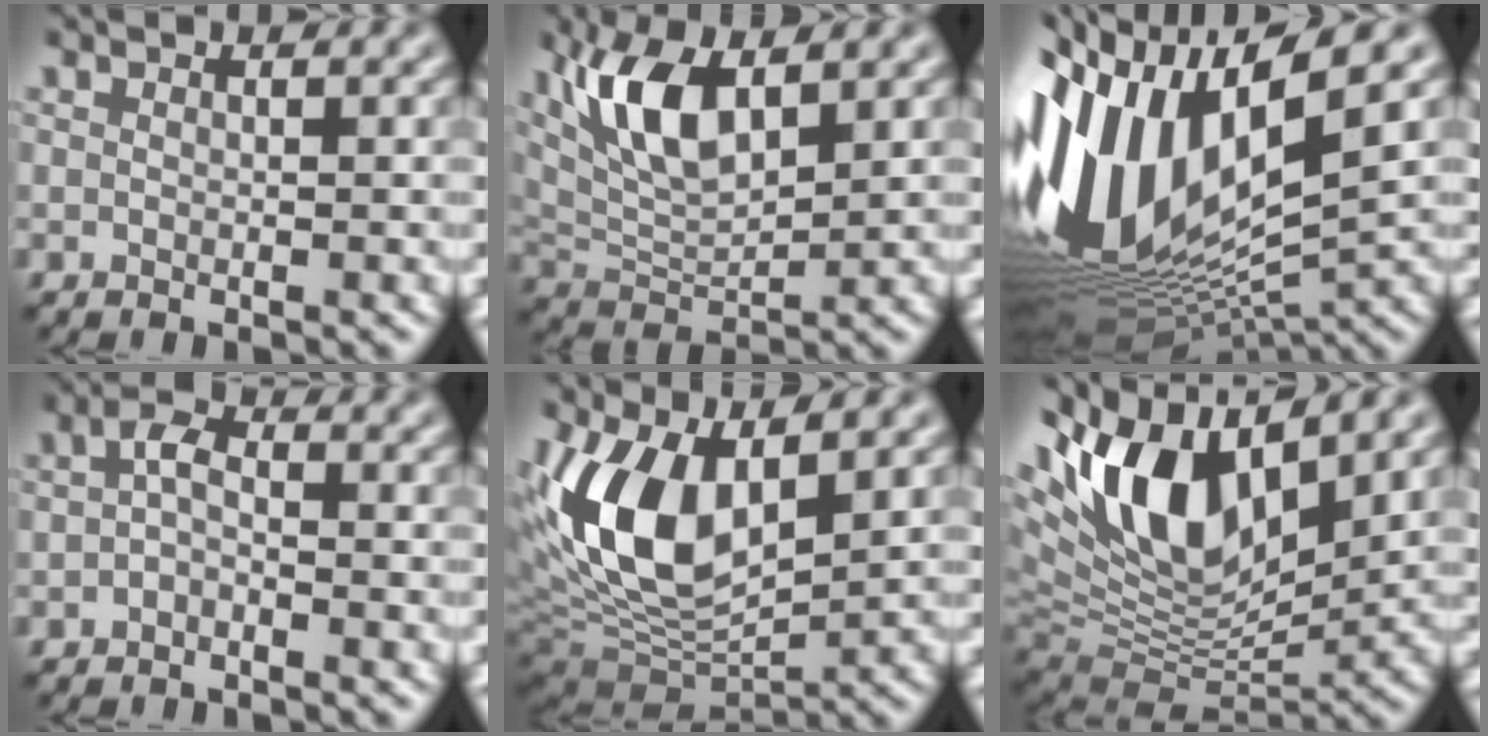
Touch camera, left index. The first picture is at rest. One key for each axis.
{"total": 6.6, "fx": 2.7, "fy": 2.7, "fz": 5.4, "tx": -0.113, "ty": 0.003, "tz": 0.054}
{"total": 15.5, "fx": 0.9, "fy": 7.2, "fz": 13.7, "tx": -0.297, "ty": -0.001, "tz": 0.028}
{"total": 1.6, "fx": -0.8, "fy": 0.8, "fz": 1.0, "tx": -0.022, "ty": 0.007, "tz": -0.016}
{"total": 10.5, "fx": 1.5, "fy": 5.5, "fz": 8.9, "tx": -0.180, "ty": -0.007, "tz": 0.027}
{"total": 12.9, "fx": 5.1, "fy": 6.4, "fz": 10.0, "tx": -0.187, "ty": 0.009, "tz": 0.097}